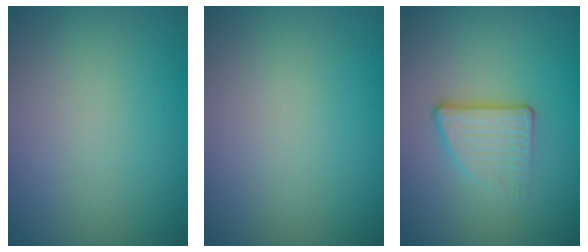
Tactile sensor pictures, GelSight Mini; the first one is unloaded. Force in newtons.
{"total": 0.0}
{"total": 3.5, "press": 2.5, "slide": 2.5}